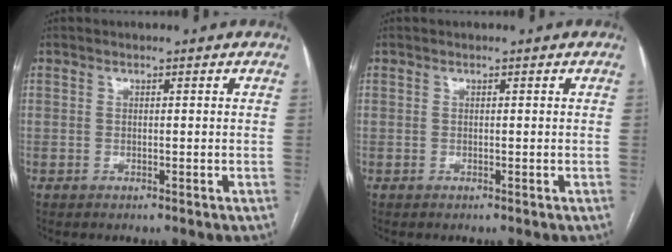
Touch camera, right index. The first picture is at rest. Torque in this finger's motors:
{"motor_torque": [0.00, 0.00, 0.00, 0.00]}